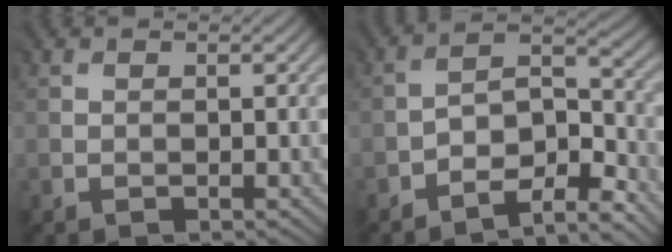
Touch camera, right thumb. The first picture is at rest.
{"total": 8.9, "force": [-6.9, 3.0, 4.8], "torque": [-0.070, -0.002, -0.122]}